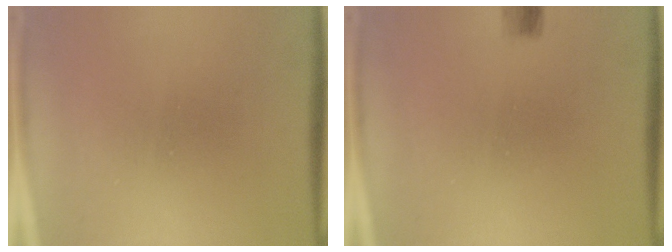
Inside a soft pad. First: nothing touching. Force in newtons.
{"total": 1.6}